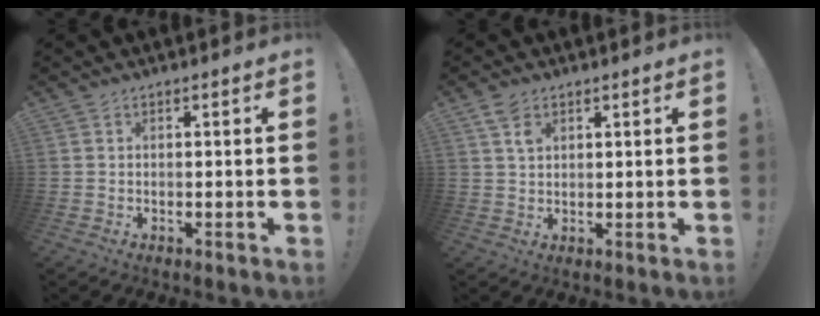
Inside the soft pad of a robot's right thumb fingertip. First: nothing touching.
{"total": 4.3, "force": [2.4, 2.7, 2.4], "torque": [-0.038, -0.006, 0.044]}